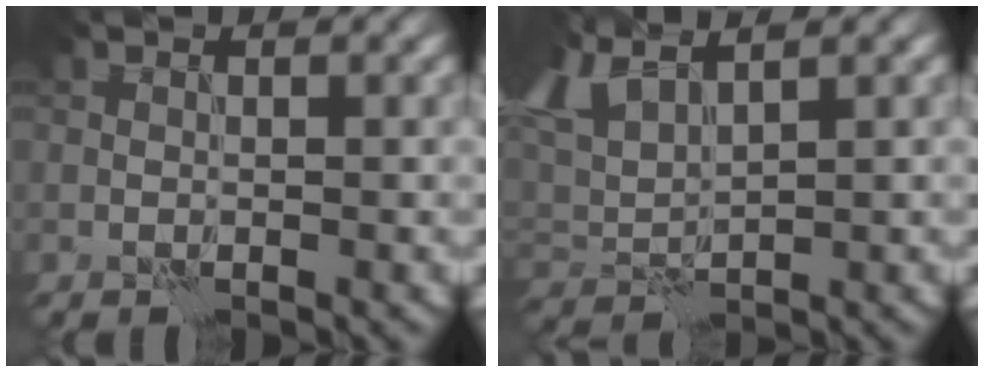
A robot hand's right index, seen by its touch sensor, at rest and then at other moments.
{"total": 4.9, "force": [3.6, 1.6, 3.0], "torque": [-0.084, 0.016, 0.071]}